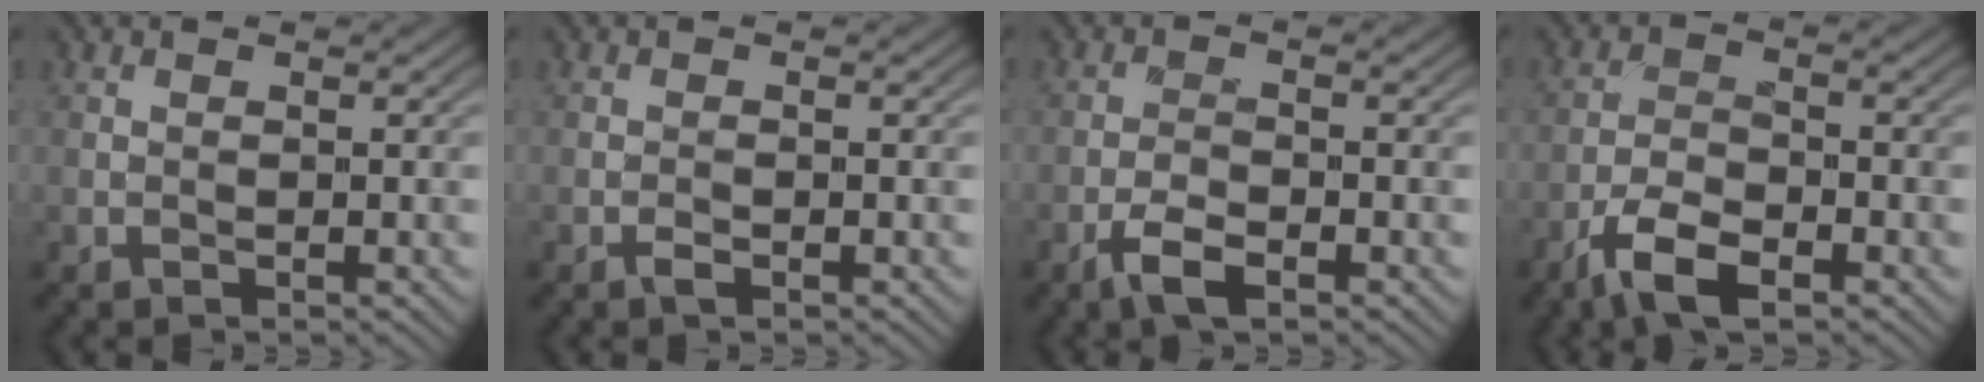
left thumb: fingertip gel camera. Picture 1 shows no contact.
{"total": 0.7, "force": [-0.5, 0.3, 0.5], "torque": [-0.011, 0.000, -0.012]}
{"total": 3.6, "force": [-2.2, 1.3, 2.5], "torque": [-0.052, -0.002, -0.050]}
{"total": 5.8, "force": [-3.7, 2.1, 3.9], "torque": [-0.080, -0.001, -0.078]}